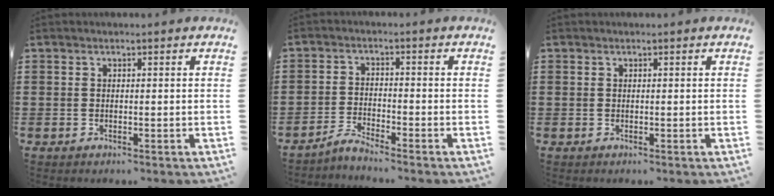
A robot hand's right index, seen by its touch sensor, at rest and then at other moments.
{"total": 2.7, "force": [-2.6, 0.0, 0.5], "torque": [-0.020, 0.003, -0.055]}
{"total": 0.0}